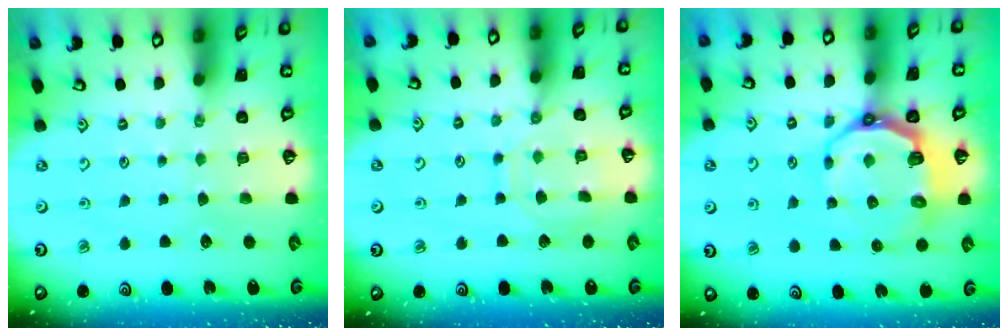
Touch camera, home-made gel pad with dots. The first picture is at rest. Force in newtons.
{"total": 9.9, "press": 9.9, "slide": 0.6}
{"total": 9.6, "press": 8.5, "slide": 4.4}